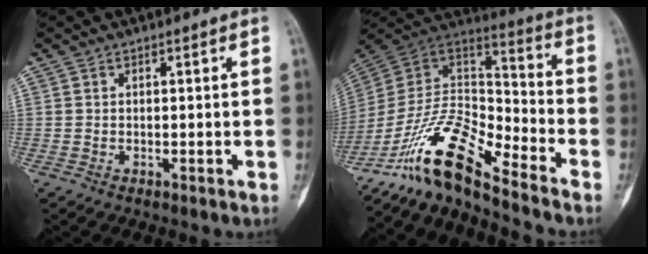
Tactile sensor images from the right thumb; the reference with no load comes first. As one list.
[{"total": 15.6, "force": [-12.3, 3.4, 8.9], "torque": [-0.162, 0.096, -0.235]}]